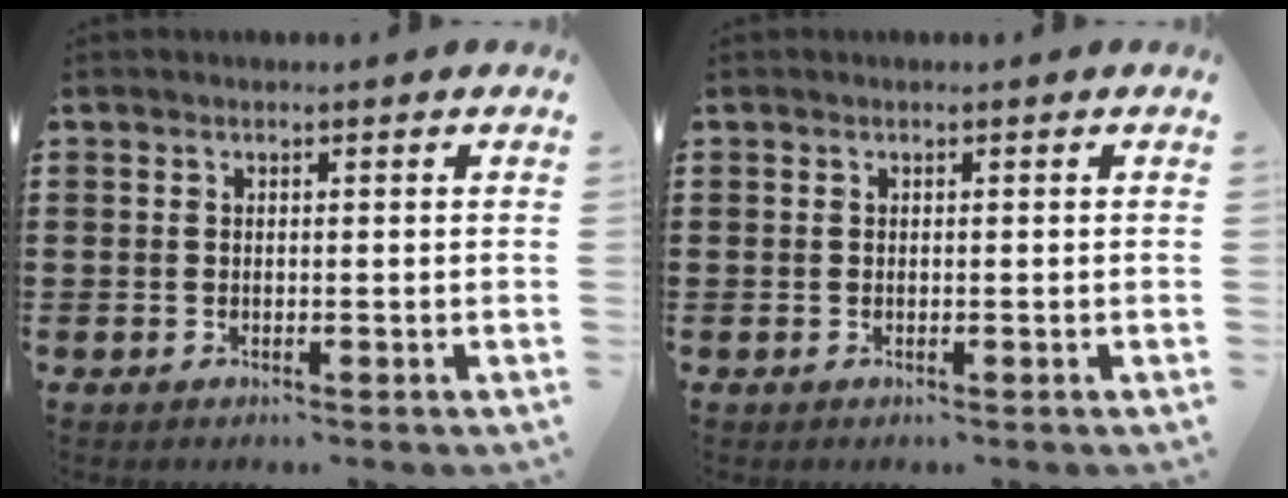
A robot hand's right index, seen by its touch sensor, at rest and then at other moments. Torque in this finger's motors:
{"motor_torque": [0.41, 1.73, -0.01, 0.00]}